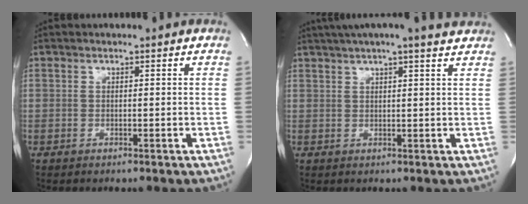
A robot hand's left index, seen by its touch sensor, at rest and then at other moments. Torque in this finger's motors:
{"motor_torque": [0.80, -0.83, 0.50, 0.06]}